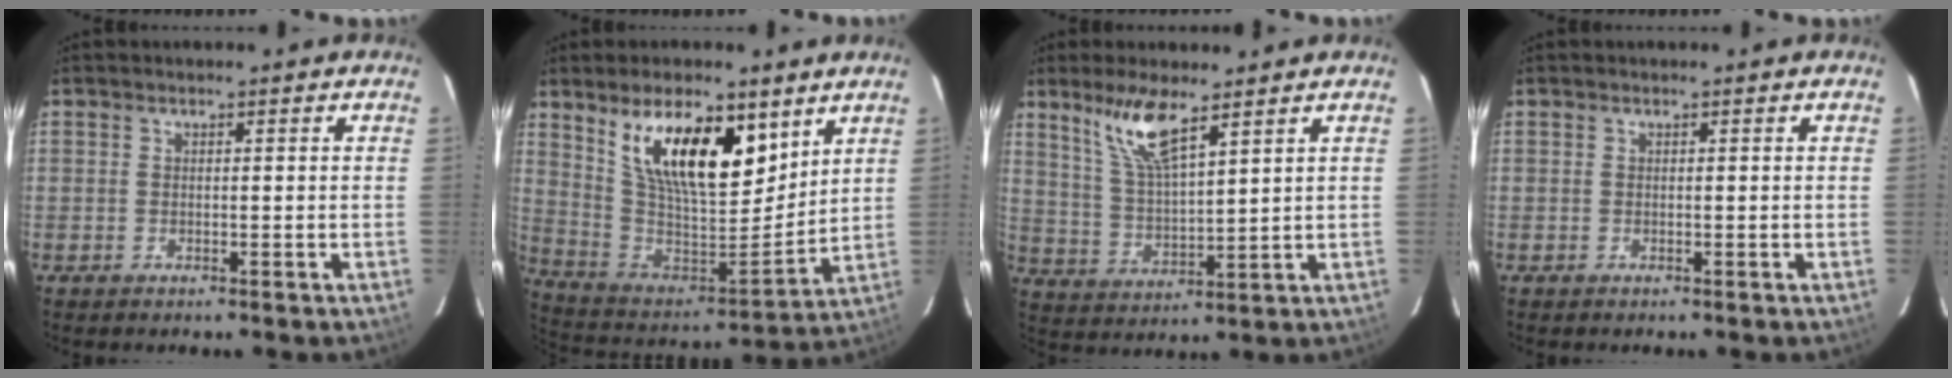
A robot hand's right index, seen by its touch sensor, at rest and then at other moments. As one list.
[{"total": 19.4, "force": [10.5, 7.9, 14.3], "torque": [-0.259, 0.005, 0.201]}, {"total": 9.2, "force": [6.2, 1.7, 6.6], "torque": [-0.131, 0.001, 0.132]}, {"total": 0.0}]